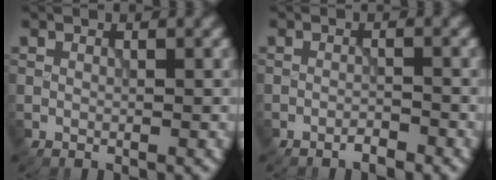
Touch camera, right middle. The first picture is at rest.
{"total": 1.3, "force": [-1.1, 0.2, 0.7], "torque": [-0.010, 0.001, -0.022]}